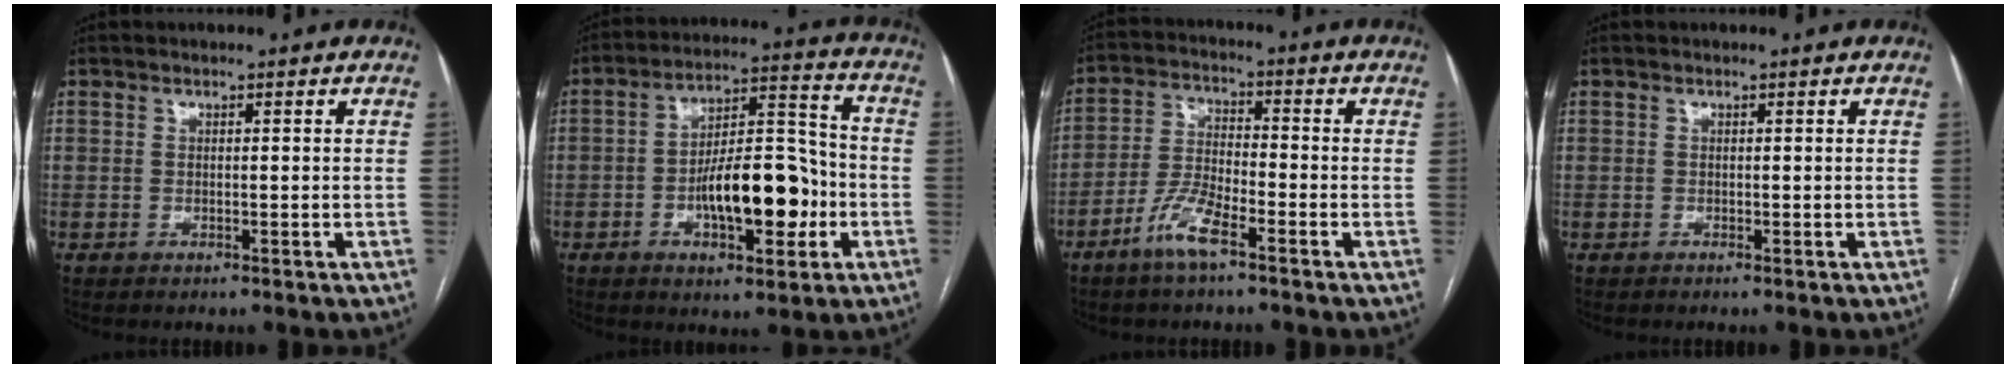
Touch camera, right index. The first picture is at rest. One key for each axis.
{"total": 14.0, "fx": -3.8, "fy": 4.9, "fz": 12.5, "tx": -0.206, "ty": 0.021, "tz": -0.056}
{"total": 6.7, "fx": -4.3, "fy": 1.5, "fz": 5.0, "tx": -0.109, "ty": -0.002, "tz": -0.087}
{"total": 0.0}